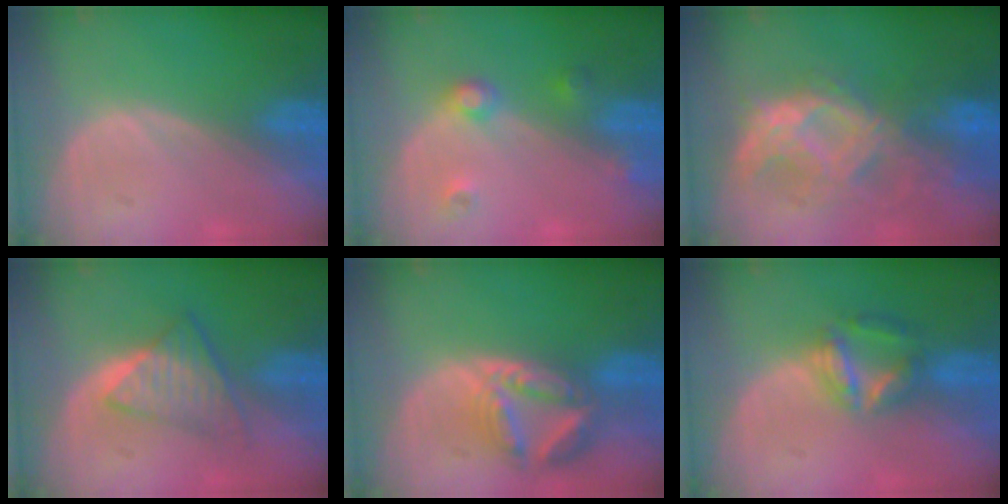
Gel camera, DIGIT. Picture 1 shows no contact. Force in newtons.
{"total": 3.7, "press": 3.4, "slide": 1.3}
{"total": 9.6, "press": 8.9, "slide": 3.8}
{"total": 6.3, "press": 5.5, "slide": 3.0}
{"total": 8.0, "press": 7.0, "slide": 3.8}
{"total": 5.7, "press": 5.6, "slide": 1.4}